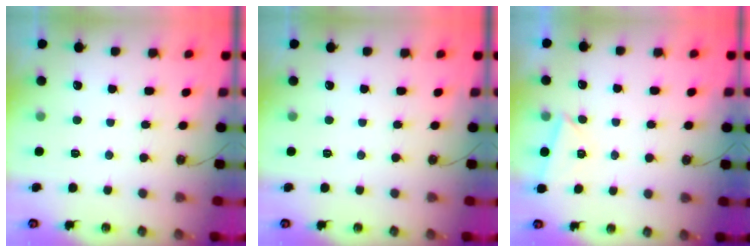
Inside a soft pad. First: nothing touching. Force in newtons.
{"total": 0.0}
{"total": 3.0, "press": 2.5, "slide": 1.7}